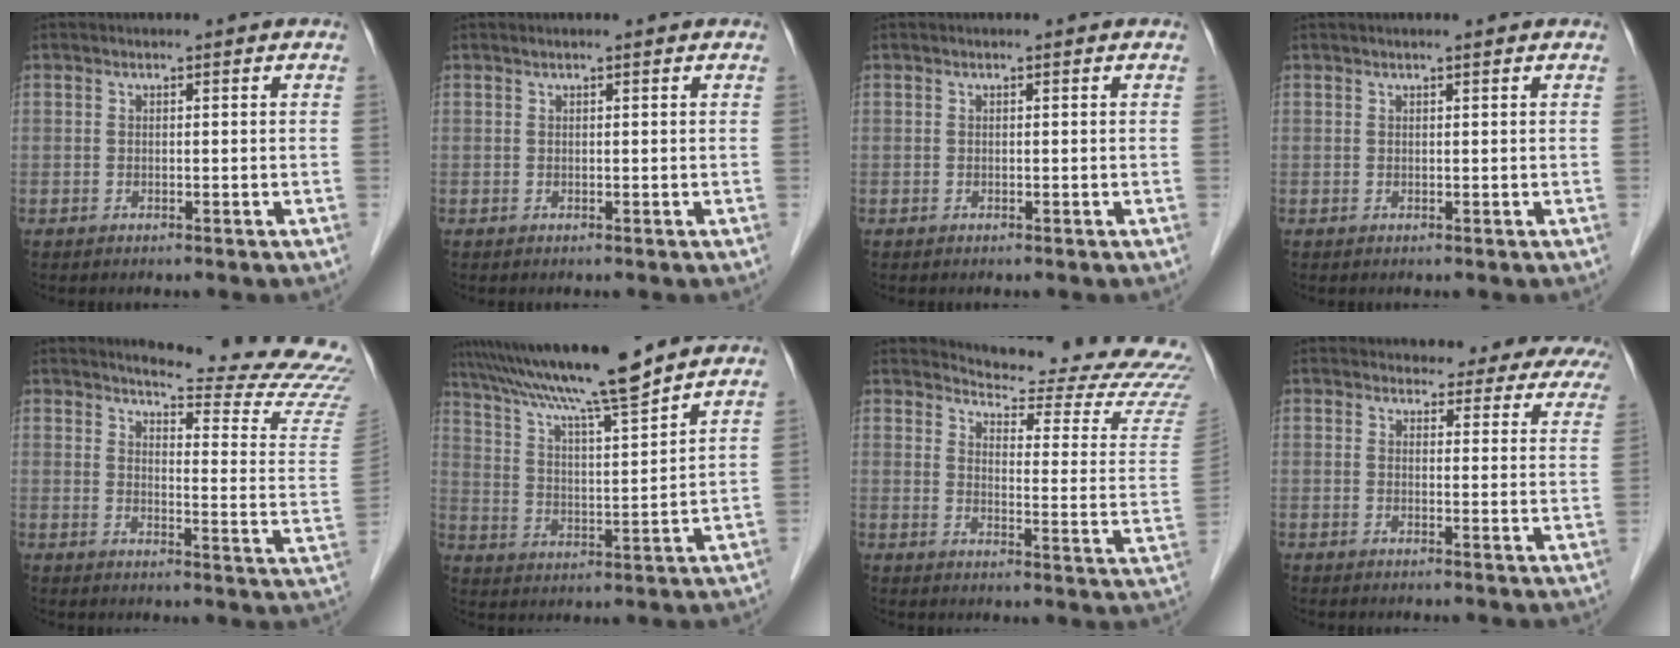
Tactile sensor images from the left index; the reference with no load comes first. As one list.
[{"total": 0.8, "force": [0.7, -0.1, 0.4], "torque": [-0.011, 0.012, 0.015]}, {"total": 0.0}, {"total": 1.6, "force": [1.3, -0.1, 0.9], "torque": [-0.010, 0.017, 0.021]}, {"total": 19.4, "force": [18.5, -0.1, 5.6], "torque": [-0.076, -0.138, 0.204]}, {"total": 15.7, "force": [13.4, -0.5, 8.1], "torque": [-0.144, 0.007, 0.223]}, {"total": 20.9, "force": [20.3, 1.2, 5.1], "torque": [-0.072, -0.131, 0.226]}, {"total": 17.2, "force": [16.2, 4.6, 3.5], "torque": [-0.012, -0.041, 0.160]}]